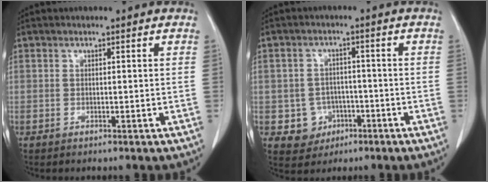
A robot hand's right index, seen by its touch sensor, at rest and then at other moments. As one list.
[{"total": 5.2, "force": [-1.8, 4.8, 0.7], "torque": [-0.004, 0.011, -0.019]}]